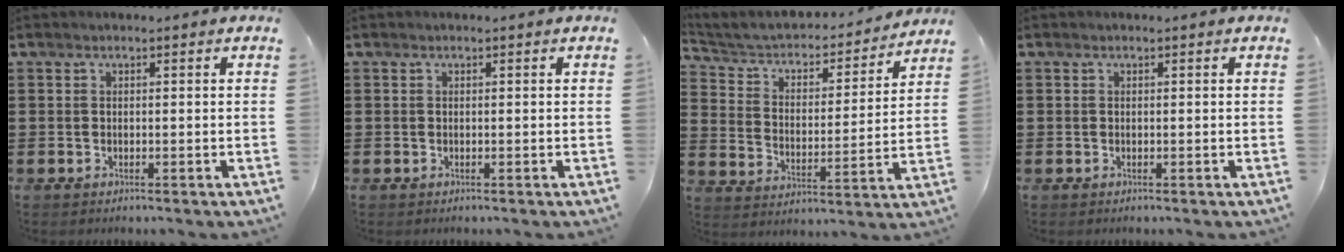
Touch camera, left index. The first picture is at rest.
{"total": 0.0}
{"total": 3.6, "force": [3.0, 1.6, 1.1], "torque": [-0.042, -0.026, 0.042]}
{"total": 0.0}